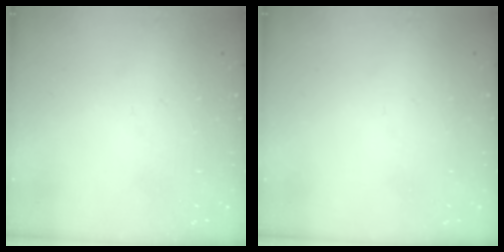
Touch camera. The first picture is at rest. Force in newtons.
{"total": 0.0}